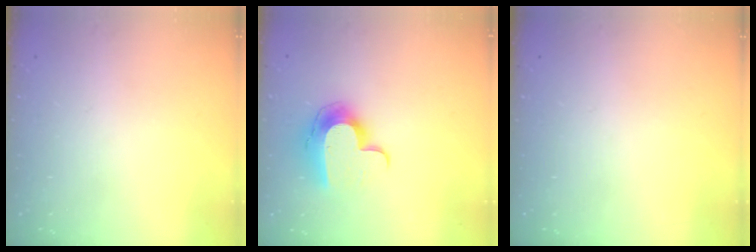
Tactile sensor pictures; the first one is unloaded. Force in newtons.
{"total": 11.6, "press": 11.6, "slide": 0.2}
{"total": 0.0}